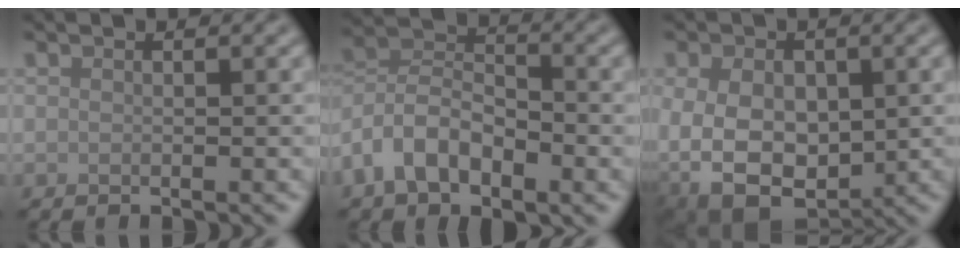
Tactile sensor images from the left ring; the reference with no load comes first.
{"total": 6.9, "force": [-3.2, 4.0, 4.6], "torque": [-0.087, 0.009, -0.070]}
{"total": 11.6, "force": [-2.0, 8.6, 7.5], "torque": [-0.122, -0.021, -0.022]}